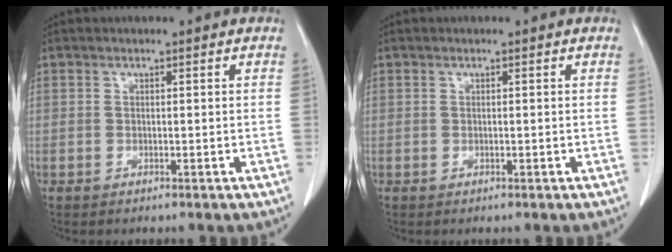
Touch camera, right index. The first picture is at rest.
{"total": 0.0}